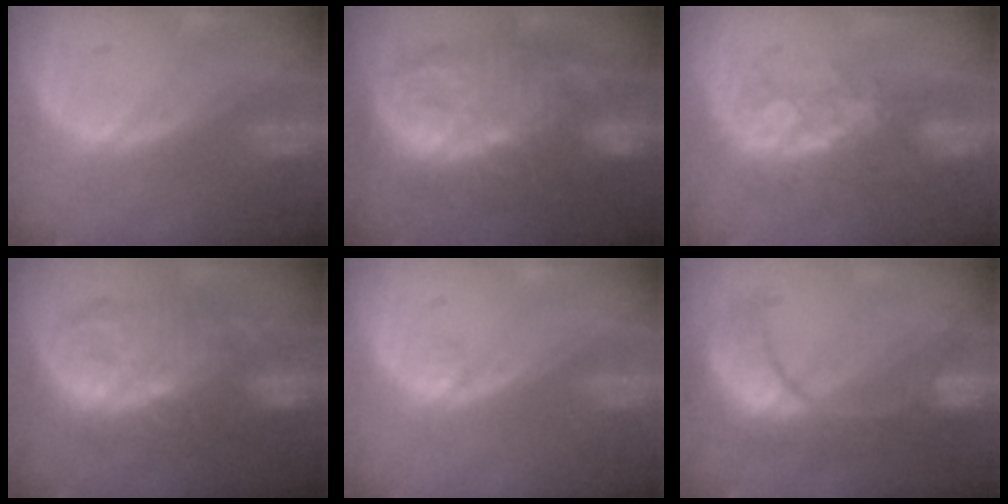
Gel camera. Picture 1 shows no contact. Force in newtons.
{"total": 13.7, "press": 13.6, "slide": 1.2}
{"total": 8.5, "press": 7.0, "slide": 4.8}
{"total": 10.3, "press": 10.3, "slide": 0.4}
{"total": 0.5, "press": 0.5, "slide": 0.2}
{"total": 9.1, "press": 9.1, "slide": 0.7}